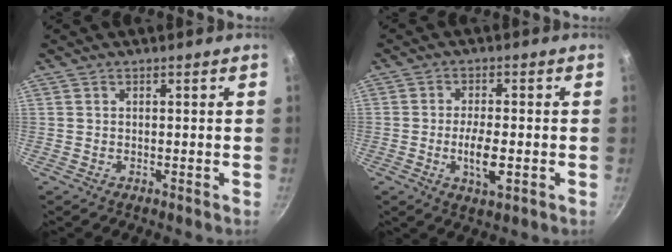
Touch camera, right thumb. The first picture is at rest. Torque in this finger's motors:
{"motor_torque": [2.71, 2.30, 1.62, -1.13, 0.15]}